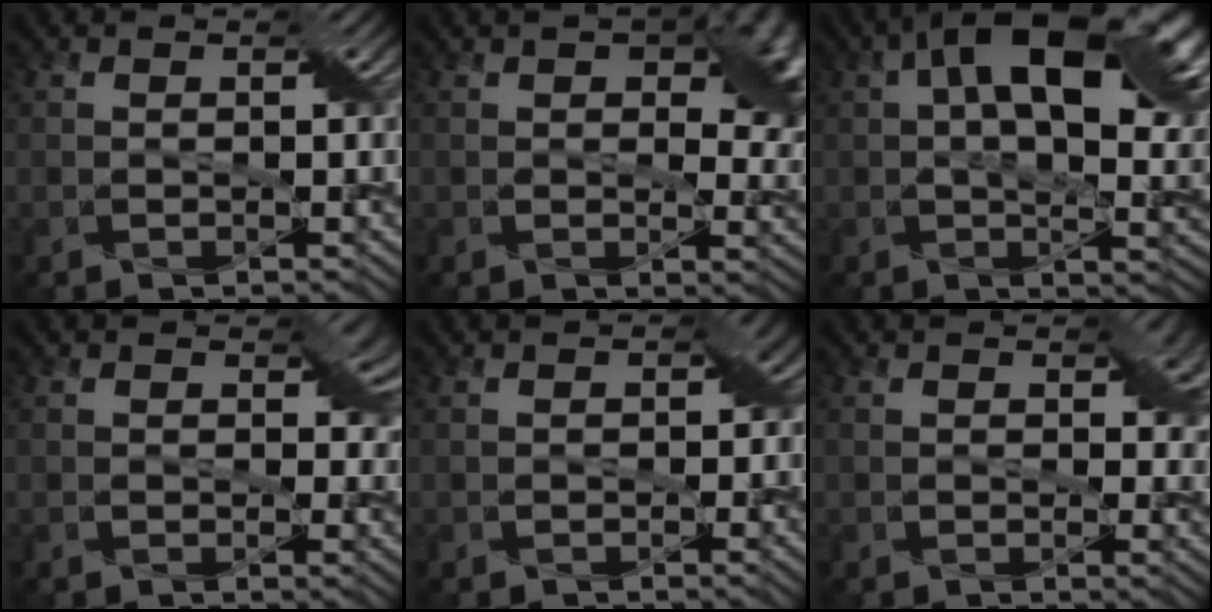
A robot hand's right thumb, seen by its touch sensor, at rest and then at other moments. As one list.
[{"total": 9.5, "force": [2.9, 5.5, 7.1], "torque": [-0.089, -0.009, 0.048]}, {"total": 16.7, "force": [5.1, 8.5, 13.5], "torque": [-0.212, 0.014, 0.075]}, {"total": 2.7, "force": [1.3, 1.7, 1.6], "torque": [-0.020, -0.007, 0.018]}, {"total": 1.8, "force": [-0.2, 1.6, 0.9], "torque": [-0.009, -0.004, -0.004]}, {"total": 3.2, "force": [1.4, 1.9, 2.2], "torque": [-0.027, -0.007, 0.022]}]